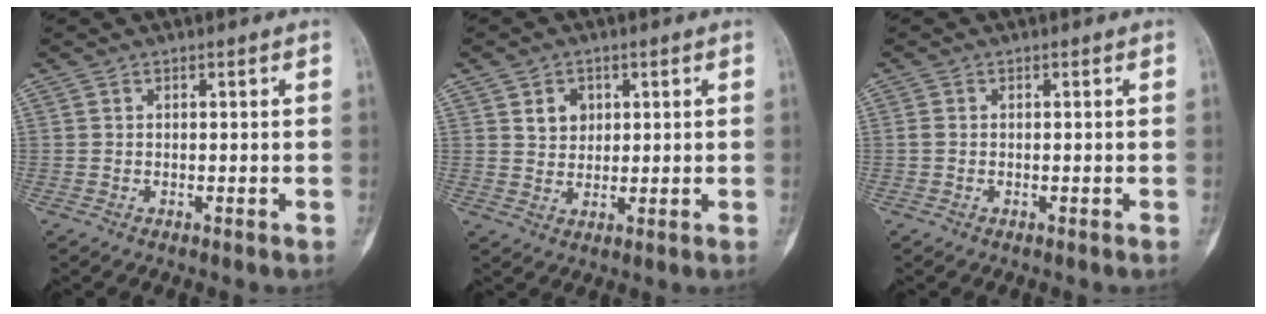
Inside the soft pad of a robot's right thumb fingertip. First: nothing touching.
{"total": 4.2, "force": [1.6, 3.4, 1.9], "torque": [-0.011, -0.008, 0.029]}
{"total": 0.8, "force": [-0.1, 0.6, 0.6], "torque": [-0.015, -0.001, -0.003]}